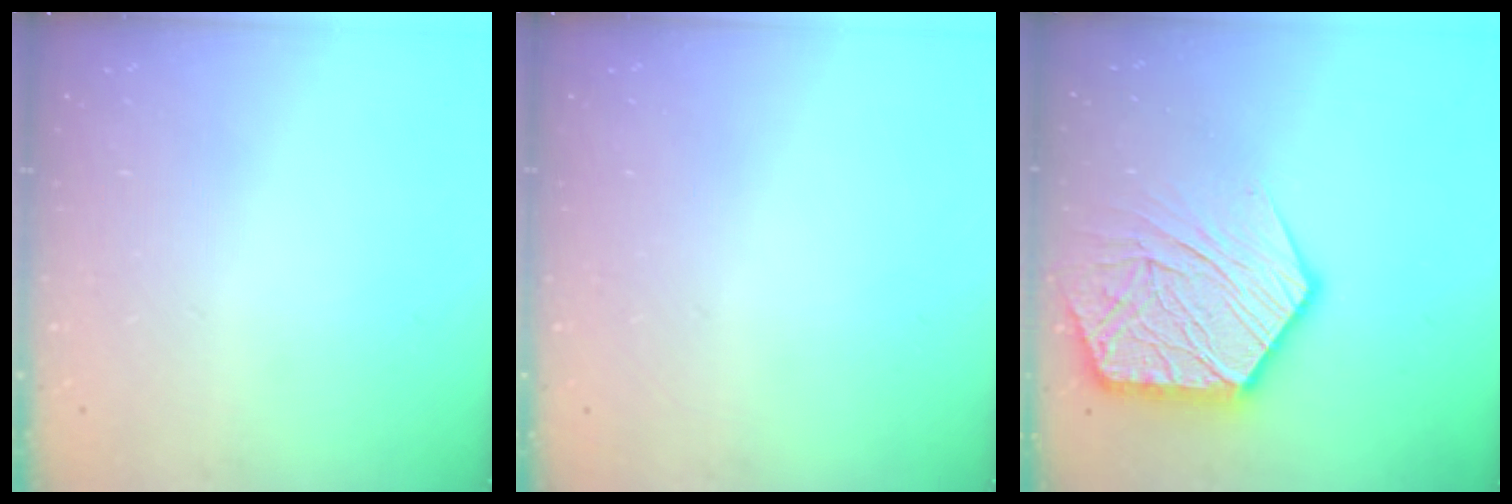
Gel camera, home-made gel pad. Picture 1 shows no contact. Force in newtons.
{"total": 0.0}
{"total": 18.3, "press": 18.2, "slide": 0.9}